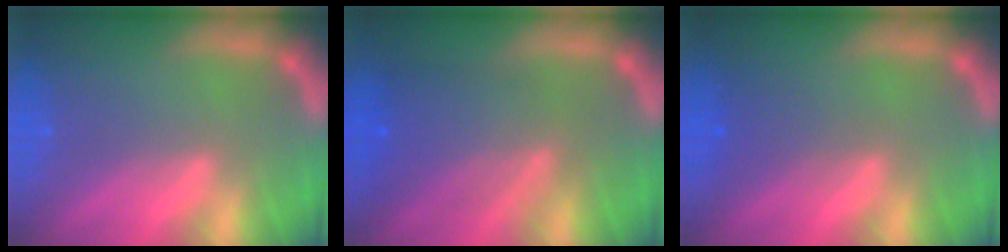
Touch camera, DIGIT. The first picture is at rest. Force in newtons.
{"total": 6.6}
{"total": 2.0}